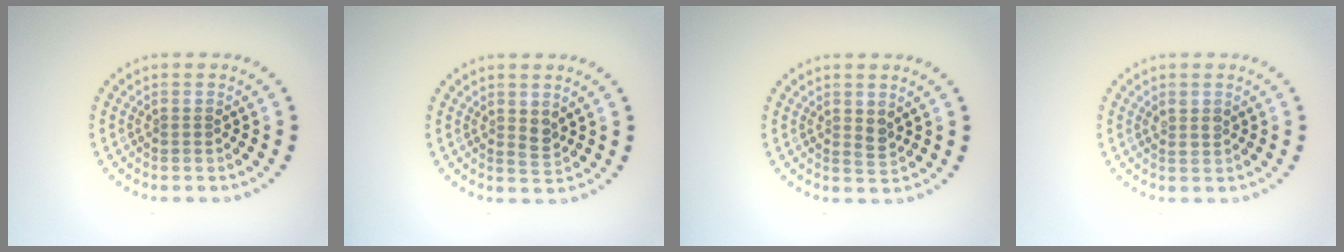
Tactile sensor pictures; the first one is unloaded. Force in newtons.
{"total": 1.1, "press": 1.0, "slide": 0.6}
{"total": 1.1, "press": 1.0, "slide": 0.4}
{"total": 1.0, "press": 0.9, "slide": 0.5}